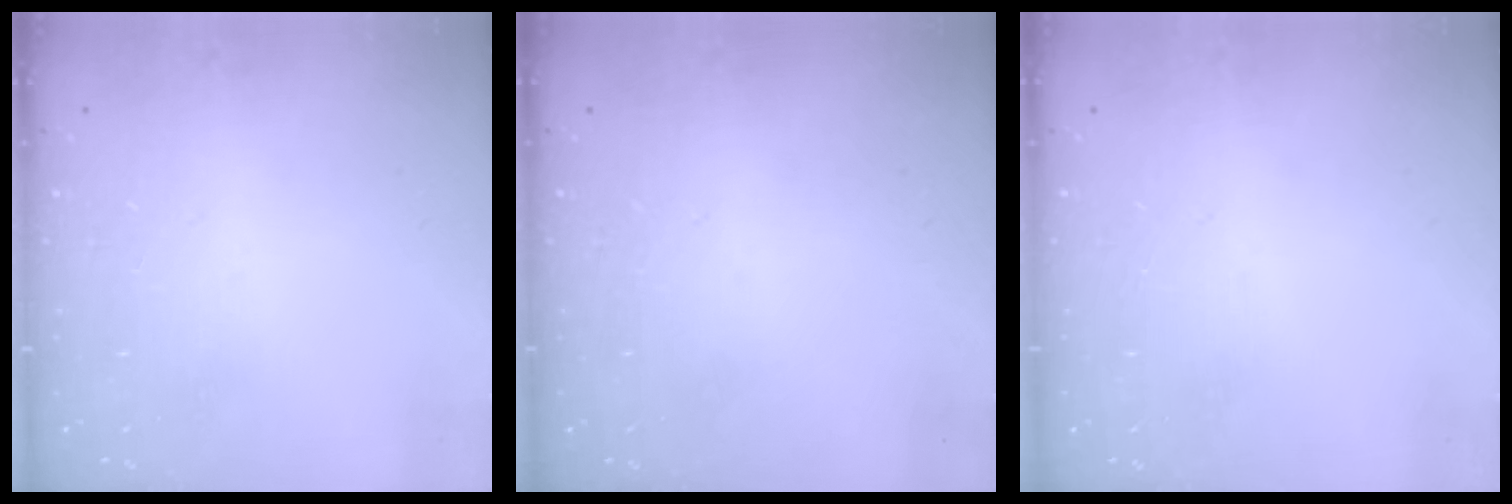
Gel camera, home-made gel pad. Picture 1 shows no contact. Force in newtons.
{"total": 0.0}
{"total": 0.0}